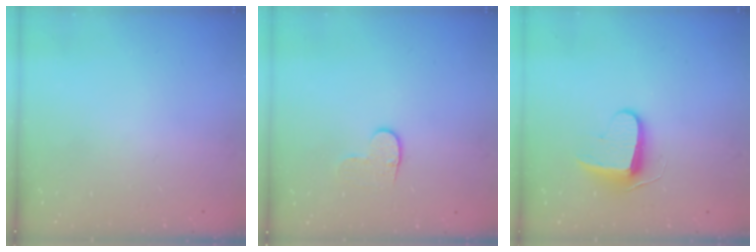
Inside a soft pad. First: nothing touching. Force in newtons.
{"total": 5.7, "press": 5.6, "slide": 0.6}
{"total": 8.7, "press": 8.6, "slide": 0.5}